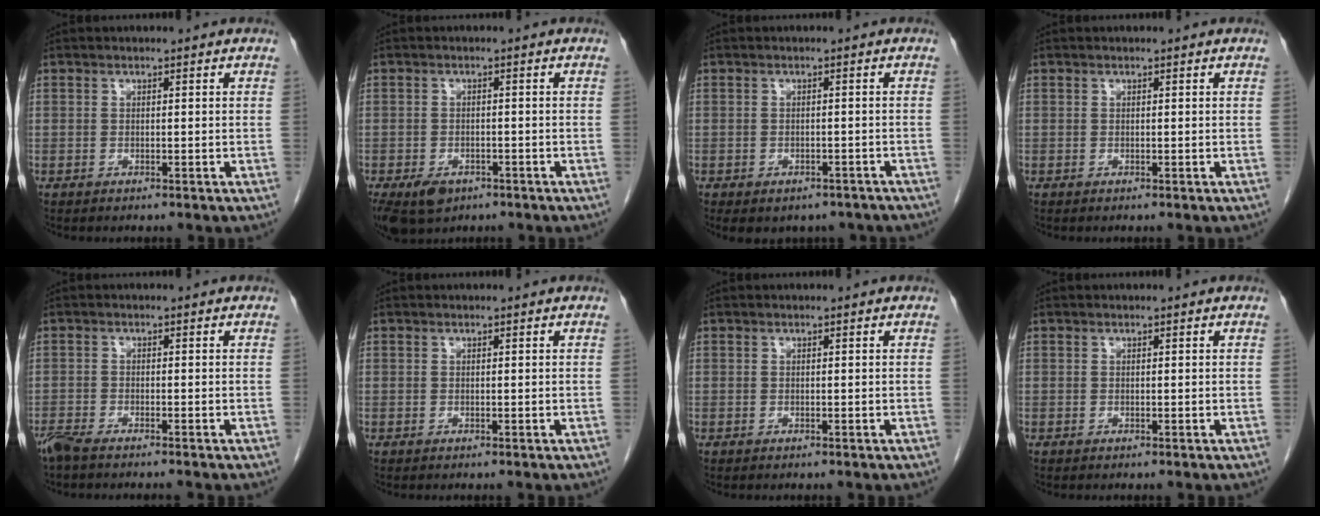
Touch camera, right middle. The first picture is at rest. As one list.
[{"total": 6.7, "force": [-4.0, 4.3, 3.3], "torque": [-0.065, -0.007, -0.060]}, {"total": 8.7, "force": [-6.7, 4.6, 3.0], "torque": [-0.041, 0.006, -0.074]}, {"total": 0.0}, {"total": 4.5, "force": [-3.9, 0.3, 2.2], "torque": [-0.036, -0.009, -0.065]}, {"total": 0.0}, {"total": 0.0}, {"total": 0.0}]